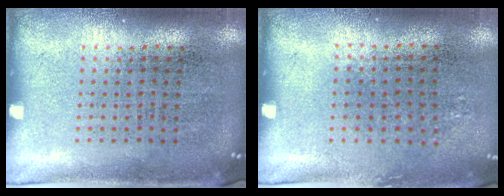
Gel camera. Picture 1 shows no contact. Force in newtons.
{"total": 0.8, "press": 0.7, "slide": 0.4}